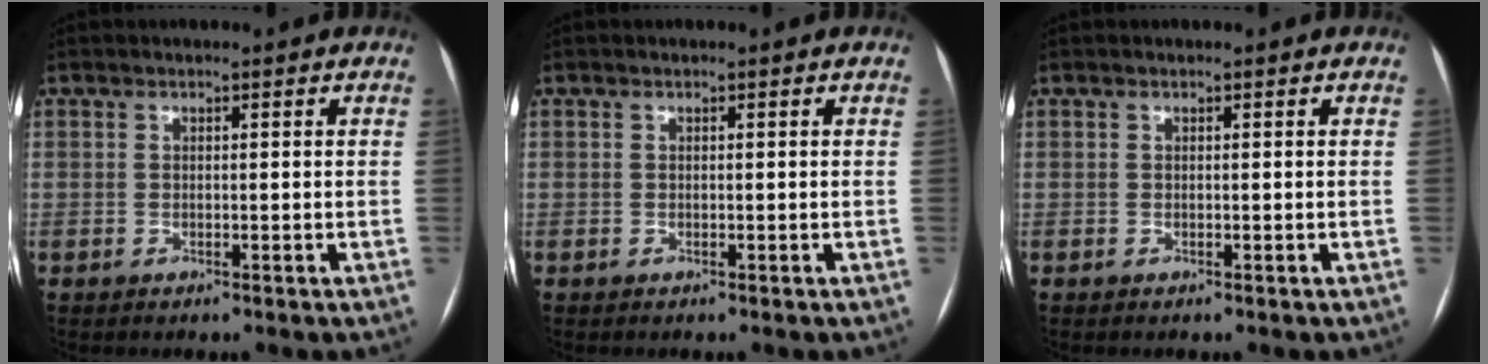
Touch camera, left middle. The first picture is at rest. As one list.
[{"total": 0.0}, {"total": 0.0}]